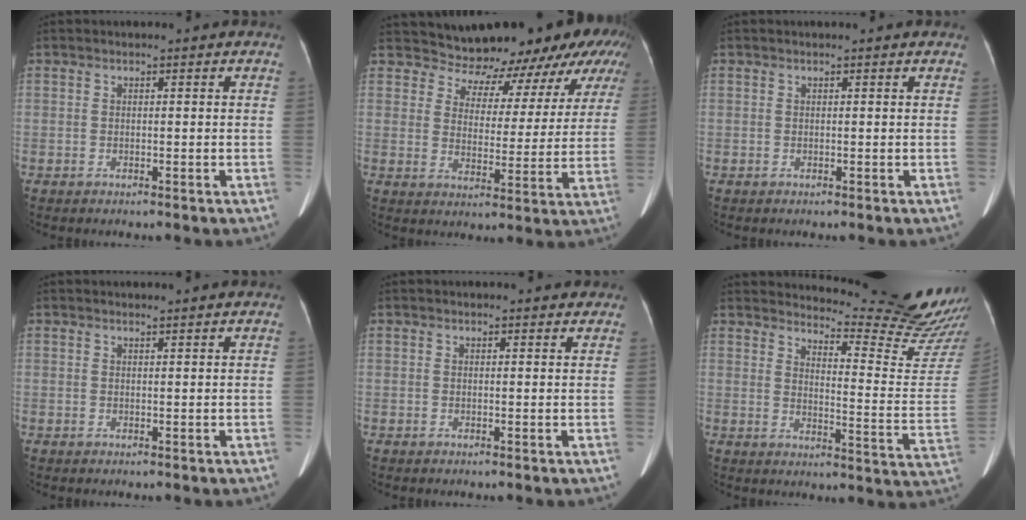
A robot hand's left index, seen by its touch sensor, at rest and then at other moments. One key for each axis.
{"total": 16.8, "fx": 14.9, "fy": 6.4, "fz": 4.1, "tx": -0.028, "ty": -0.025, "tz": 0.157}
{"total": 1.9, "fx": 1.7, "fy": 0.0, "fz": 0.7, "tx": -0.006, "ty": 0.001, "tz": 0.015}
{"total": 1.7, "fx": 1.7, "fy": -0.1, "fz": 0.2, "tx": -0.002, "ty": -0.008, "tz": 0.017}
{"total": 4.3, "fx": 4.0, "fy": 1.0, "fz": 1.3, "tx": -0.009, "ty": -0.001, "tz": 0.037}
{"total": 20.4, "fx": 19.7, "fy": -0.2, "fz": 5.3, "tx": -0.080, "ty": -0.162, "tz": 0.224}